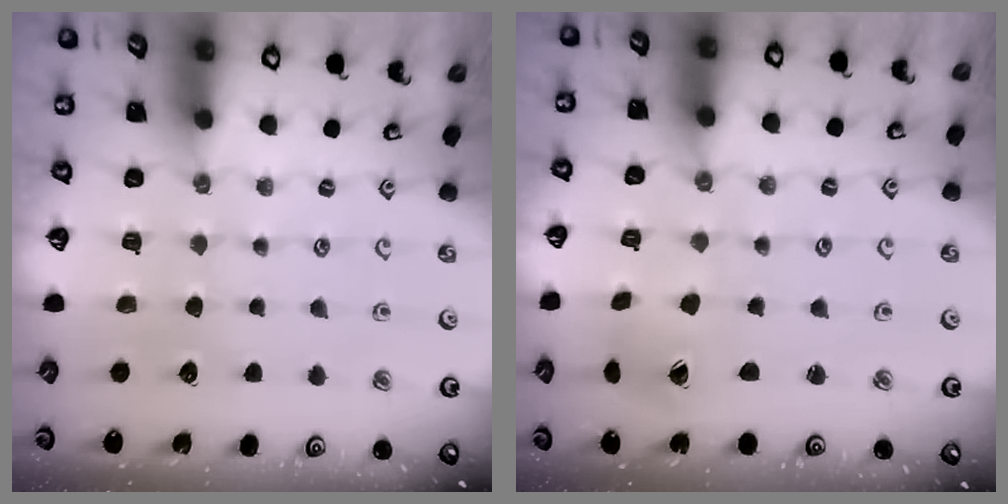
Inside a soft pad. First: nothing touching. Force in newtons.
{"total": 3.1, "press": 3.1, "slide": 0.4}